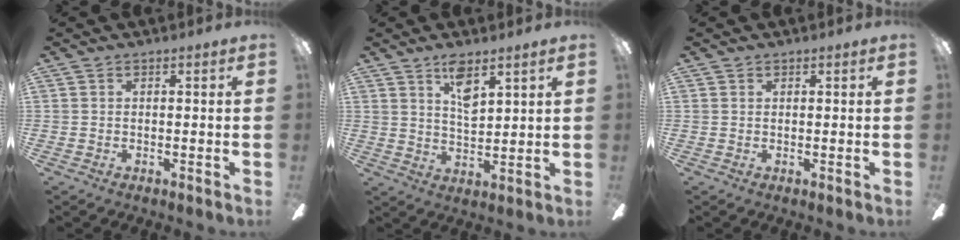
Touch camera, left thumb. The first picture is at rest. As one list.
[{"total": 6.6, "force": [4.4, 2.3, 4.3], "torque": [-0.071, -0.021, 0.073]}, {"total": 0.6, "force": [0.4, 0.5, 0.2], "torque": [-0.004, 0.002, 0.008]}]